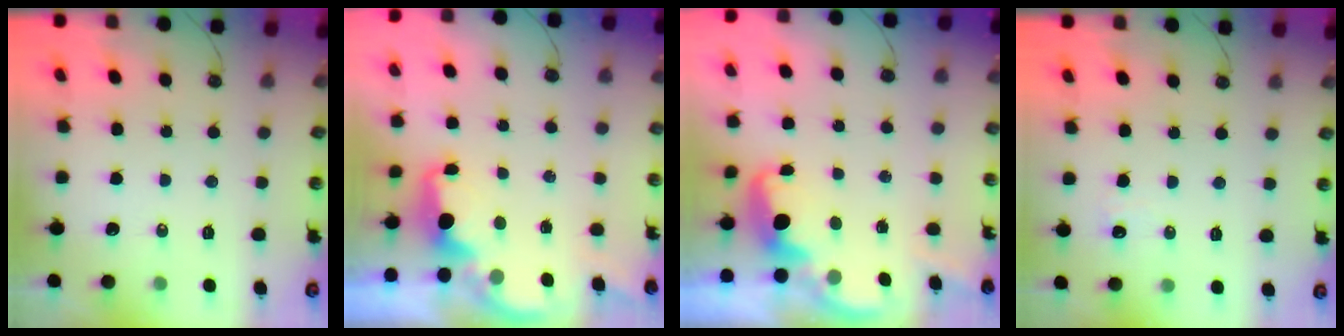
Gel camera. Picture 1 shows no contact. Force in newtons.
{"total": 2.0, "press": 1.9, "slide": 0.7}
{"total": 2.6, "press": 2.5, "slide": 0.8}
{"total": 5.0, "press": 4.8, "slide": 1.2}